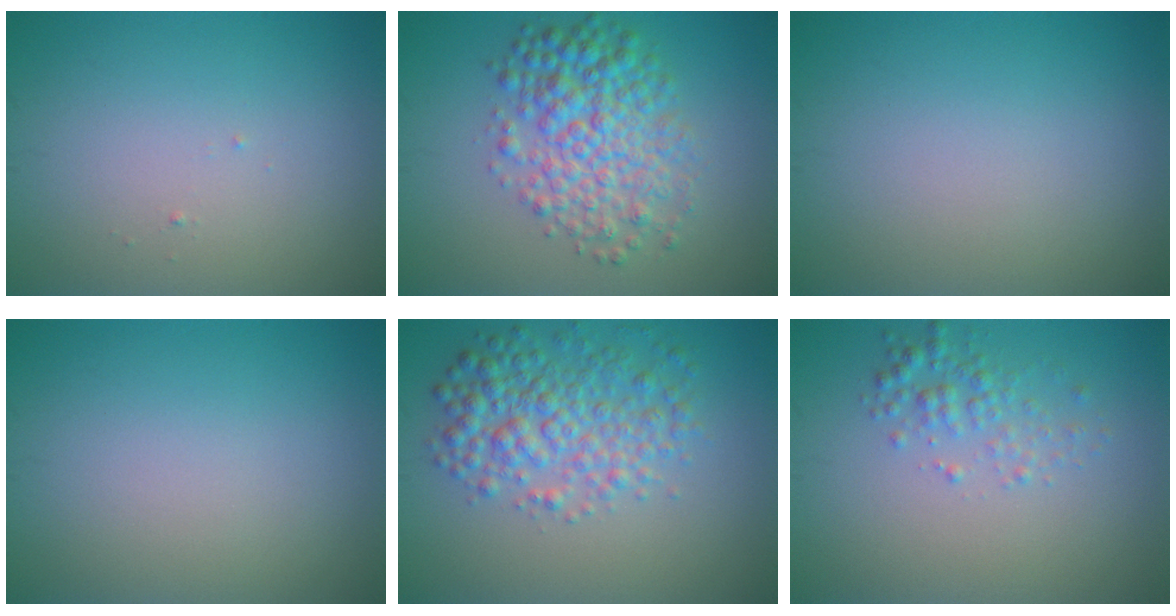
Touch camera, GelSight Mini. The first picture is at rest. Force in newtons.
{"total": 6.0, "press": 6.0, "slide": 0.0}
{"total": 0.0}
{"total": 0.0}
{"total": 5.3, "press": 5.3, "slide": 0.1}
{"total": 2.0, "press": 2.0, "slide": 0.1}